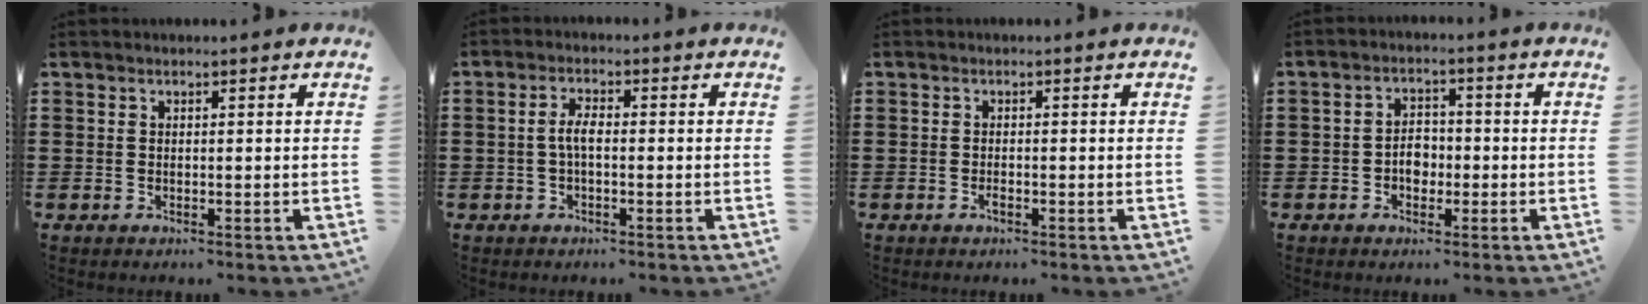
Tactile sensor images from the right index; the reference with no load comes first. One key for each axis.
{"total": 2.9, "fx": -0.4, "fy": 0.8, "fz": 2.8, "tx": -0.065, "ty": -0.001, "tz": -0.011}
{"total": 1.1, "fx": -0.6, "fy": 0.3, "fz": 0.8, "tx": -0.019, "ty": -0.005, "tz": -0.010}
{"total": 3.6, "fx": -0.9, "fy": 2.6, "fz": 2.4, "tx": -0.040, "ty": 0.003, "tz": -0.021}